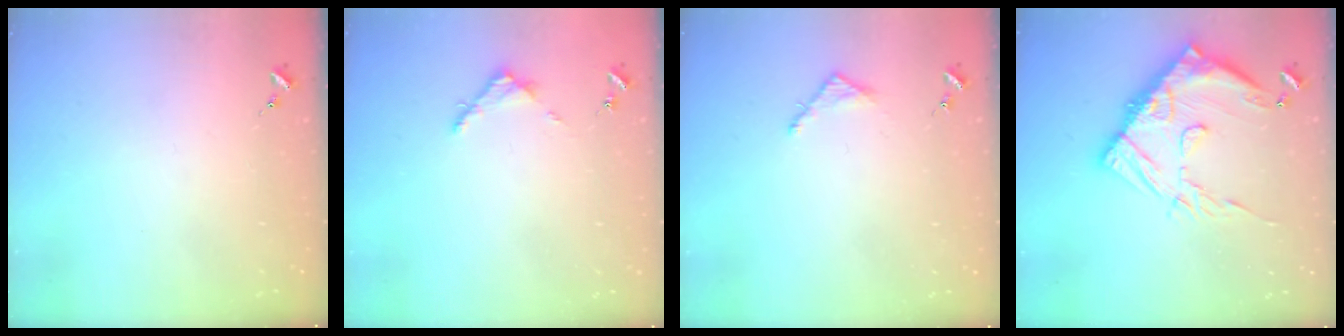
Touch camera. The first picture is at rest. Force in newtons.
{"total": 3.6, "press": 3.6, "slide": 0.3}
{"total": 3.5, "press": 3.5, "slide": 0.3}
{"total": 19.6, "press": 19.5, "slide": 2.0}